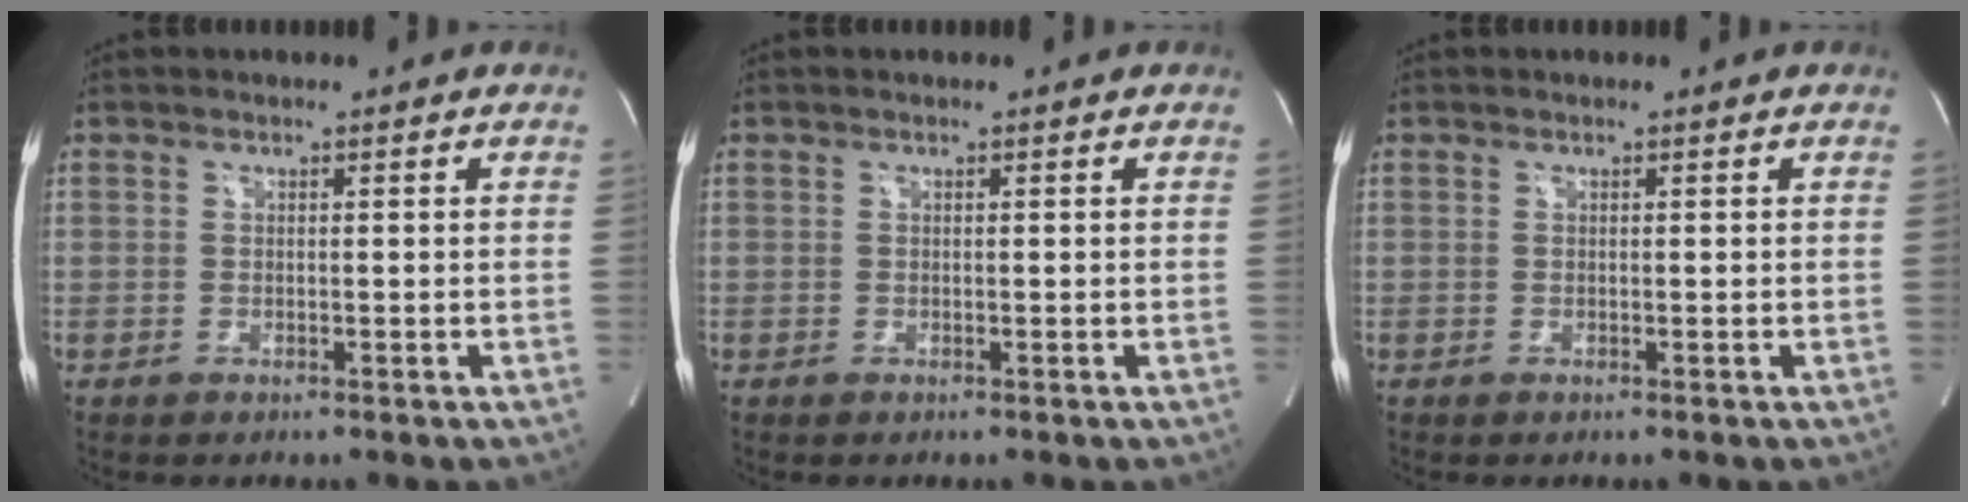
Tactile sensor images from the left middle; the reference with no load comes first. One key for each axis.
{"total": 0.0}
{"total": 0.0}